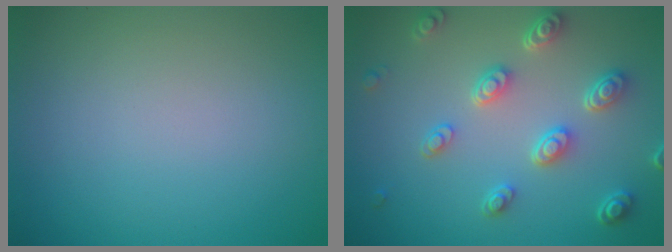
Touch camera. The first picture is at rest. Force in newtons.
{"total": 4.6, "press": 3.6, "slide": 2.8}